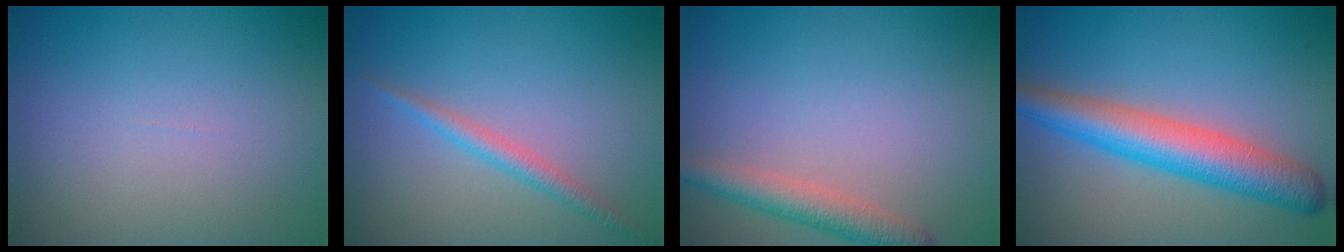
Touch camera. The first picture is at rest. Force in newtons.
{"total": 1.9, "press": 1.9, "slide": 0.1}
{"total": 3.1, "press": 3.1, "slide": 0.2}
{"total": 6.5, "press": 6.5, "slide": 0.2}